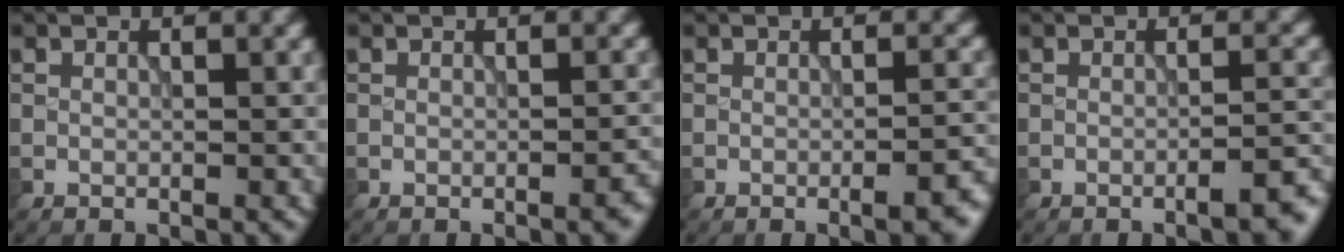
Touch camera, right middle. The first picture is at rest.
{"total": 1.5, "force": [-0.7, 0.3, 1.2], "torque": [-0.013, 0.002, -0.010]}
{"total": 3.8, "force": [-1.7, 1.0, 3.2], "torque": [-0.039, 0.001, -0.024]}
{"total": 3.7, "force": [-2.2, 0.9, 2.9], "torque": [-0.031, 0.007, -0.035]}